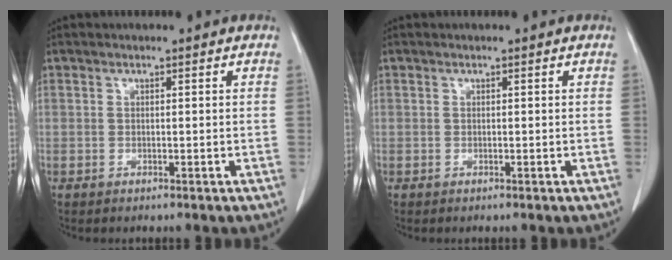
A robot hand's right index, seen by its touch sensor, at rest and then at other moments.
{"total": 0.0}